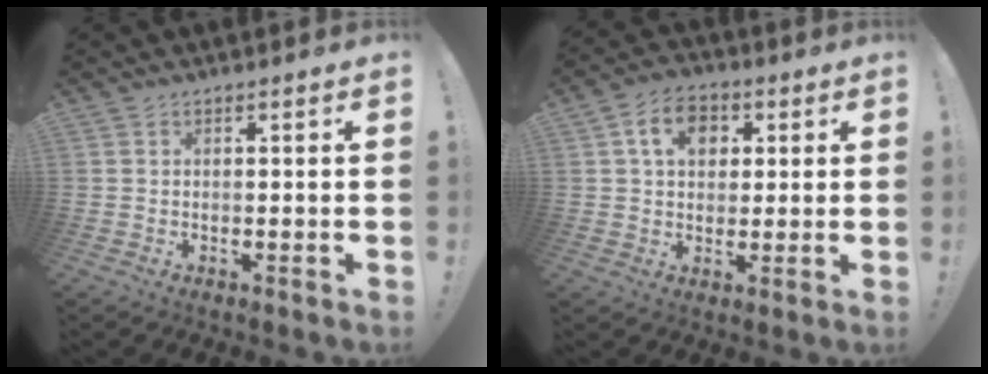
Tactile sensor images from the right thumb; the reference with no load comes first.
{"total": 10.2, "force": [3.1, 7.6, 6.1], "torque": [-0.092, 0.007, 0.057]}